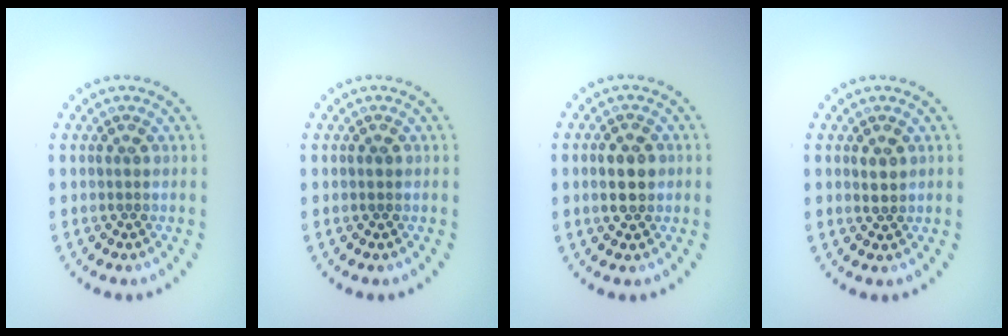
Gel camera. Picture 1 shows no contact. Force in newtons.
{"total": 0.5, "press": 0.5, "slide": 0.2}
{"total": 2.9, "press": 2.9, "slide": 0.2}
{"total": 1.1, "press": 1.0, "slide": 0.5}